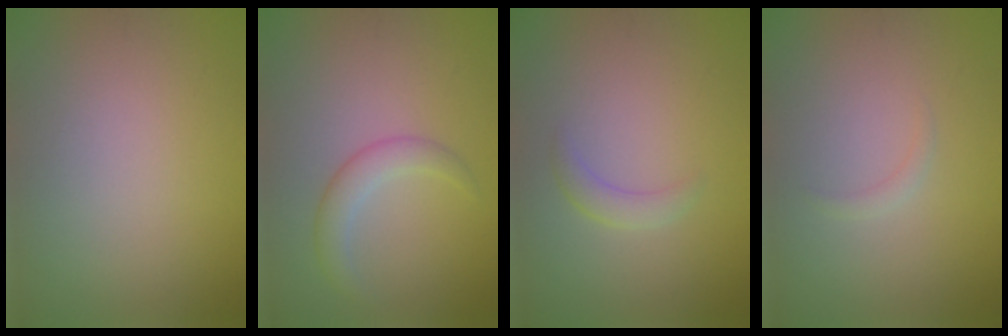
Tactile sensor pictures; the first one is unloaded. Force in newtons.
{"total": 2.3, "press": 2.3, "slide": 0.0}
{"total": 1.6, "press": 1.6, "slide": 0.1}
{"total": 0.7, "press": 0.7, "slide": 0.1}